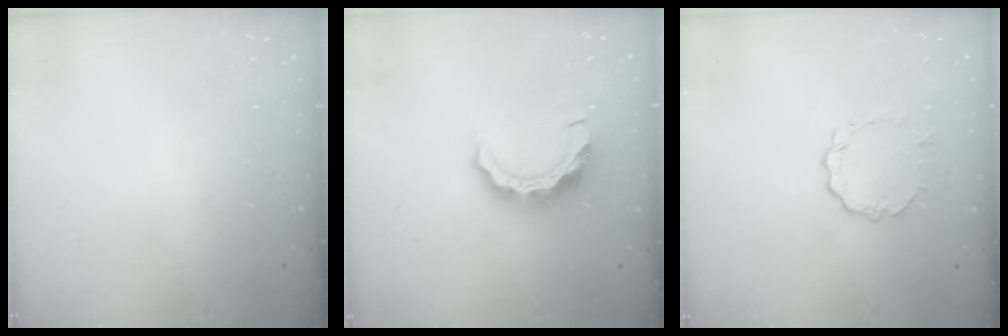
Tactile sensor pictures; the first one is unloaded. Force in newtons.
{"total": 9.5, "press": 9.5, "slide": 0.5}
{"total": 5.1, "press": 5.0, "slide": 0.5}